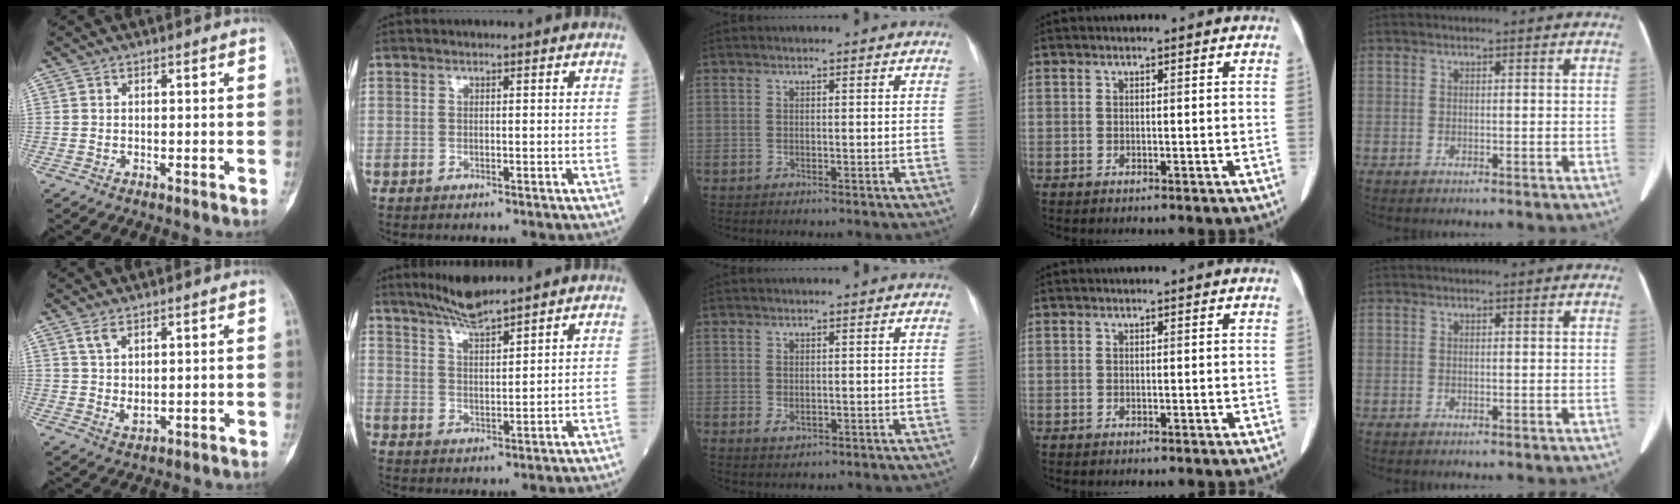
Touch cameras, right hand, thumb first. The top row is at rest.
{"thumb": {"total": 3.6, "force": [1.8, 1.7, 2.7], "torque": [-0.054, -0.014, 0.043]}, "index": {"total": 6.4, "force": [5.6, 0.0, 3.0], "torque": [-0.061, -0.002, 0.109]}, "middle": {"total": 1.6, "force": [-0.4, 0.9, 1.2], "torque": [-0.024, -0.004, -0.001]}}